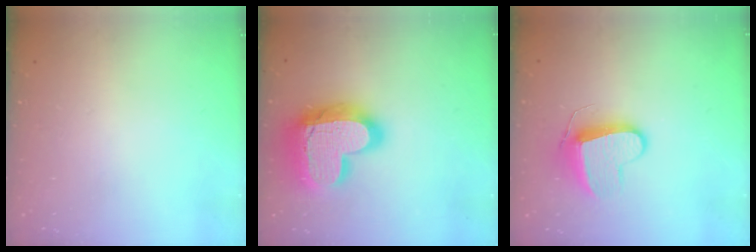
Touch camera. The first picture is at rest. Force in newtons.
{"total": 23.6, "press": 23.5, "slide": 2.0}
{"total": 9.9, "press": 9.9, "slide": 0.2}